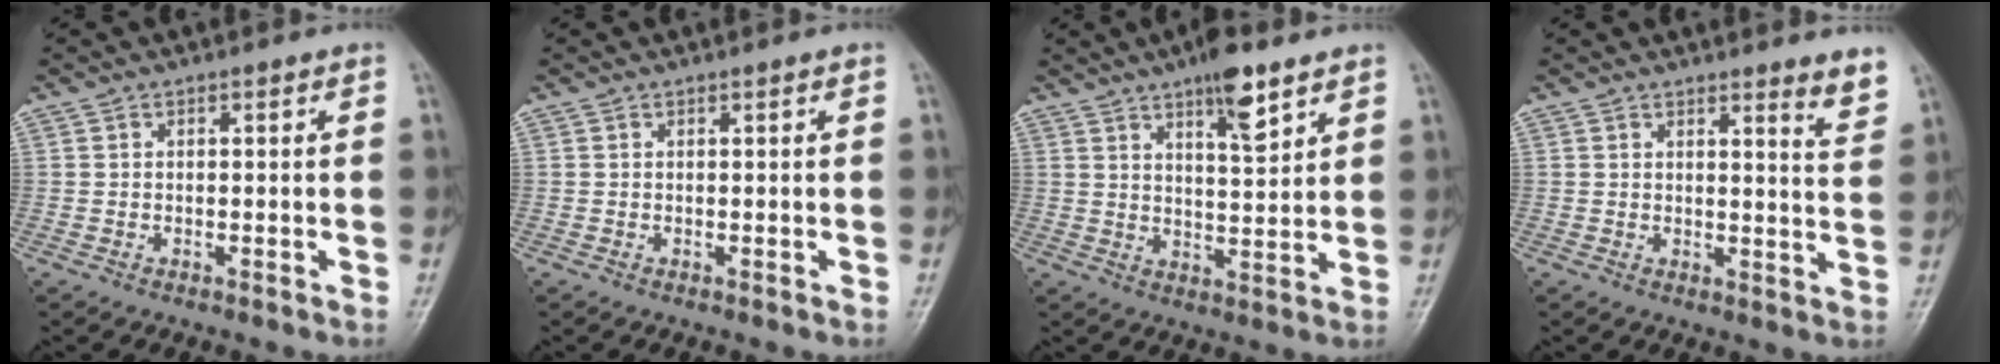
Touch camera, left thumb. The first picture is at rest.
{"total": 0.0}
{"total": 8.7, "force": [5.5, 2.5, 6.3], "torque": [-0.088, -0.031, 0.087]}
{"total": 4.3, "force": [3.5, 0.4, 2.4], "torque": [-0.025, -0.037, 0.038]}